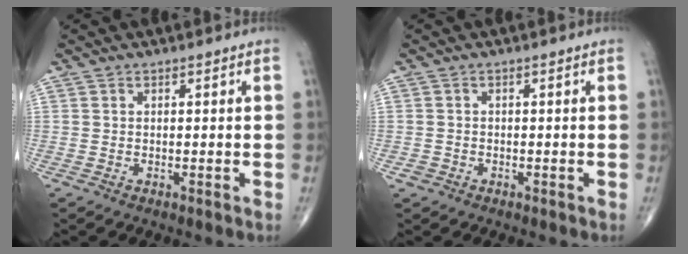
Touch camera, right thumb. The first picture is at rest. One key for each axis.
{"total": 1.2, "fx": -0.6, "fy": 1.0, "fz": 0.1, "tx": 0.002, "ty": 0.005, "tz": -0.012}